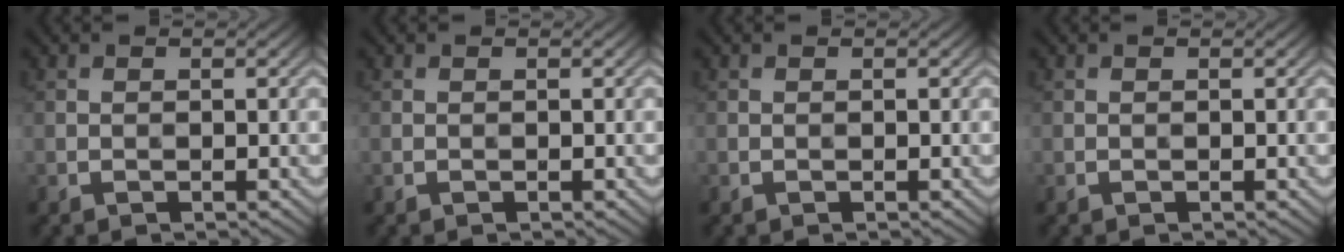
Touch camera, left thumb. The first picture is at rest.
{"total": 0.0}
{"total": 0.0}
{"total": 0.0}